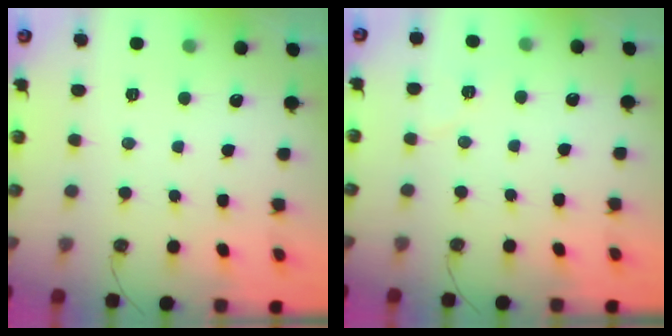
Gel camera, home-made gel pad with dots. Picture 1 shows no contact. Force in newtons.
{"total": 4.7, "press": 4.3, "slide": 2.0}